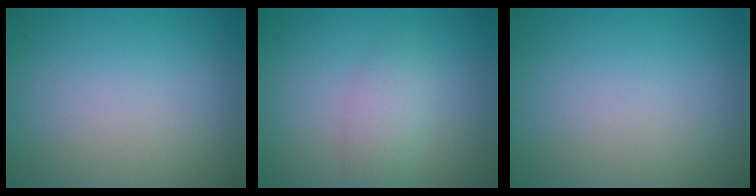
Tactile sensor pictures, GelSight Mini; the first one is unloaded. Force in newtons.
{"total": 2.5, "press": 2.4, "slide": 0.2}
{"total": 0.0}